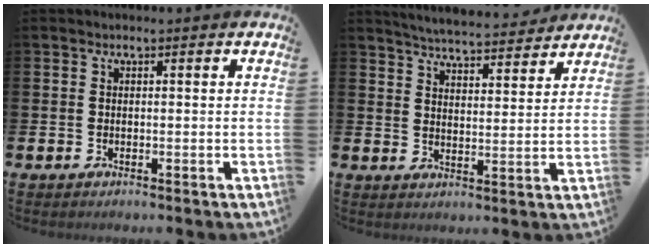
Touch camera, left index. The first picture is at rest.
{"total": 5.4, "force": [5.4, 0.2, 0.7], "torque": [-0.031, -0.038, 0.094]}